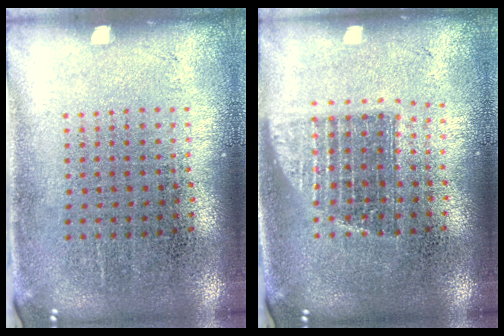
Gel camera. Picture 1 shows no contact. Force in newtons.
{"total": 1.3, "press": 1.1, "slide": 0.7}